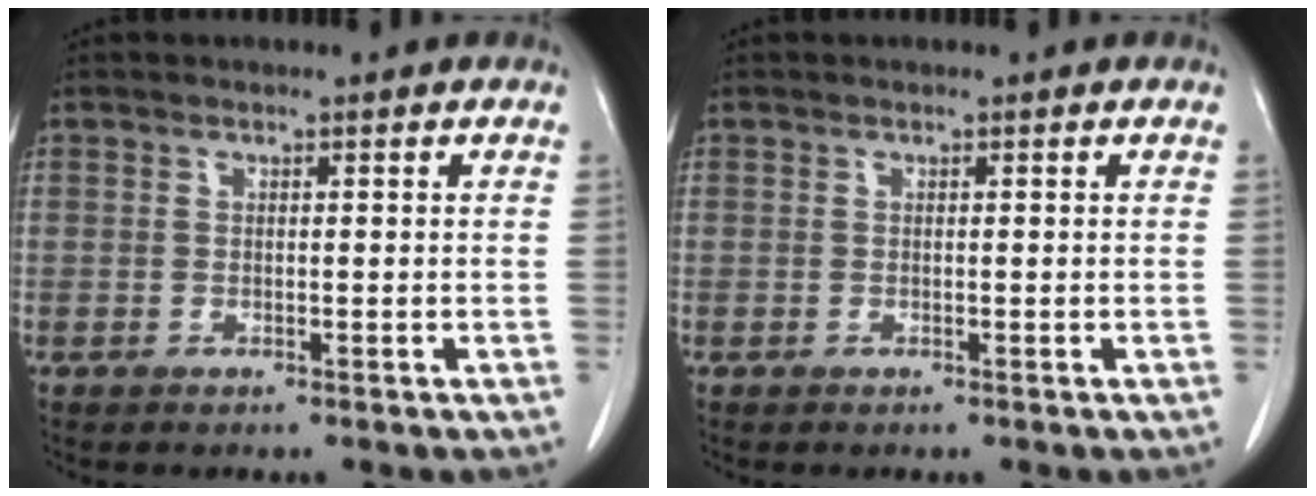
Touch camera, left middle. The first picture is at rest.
{"total": 0.0}